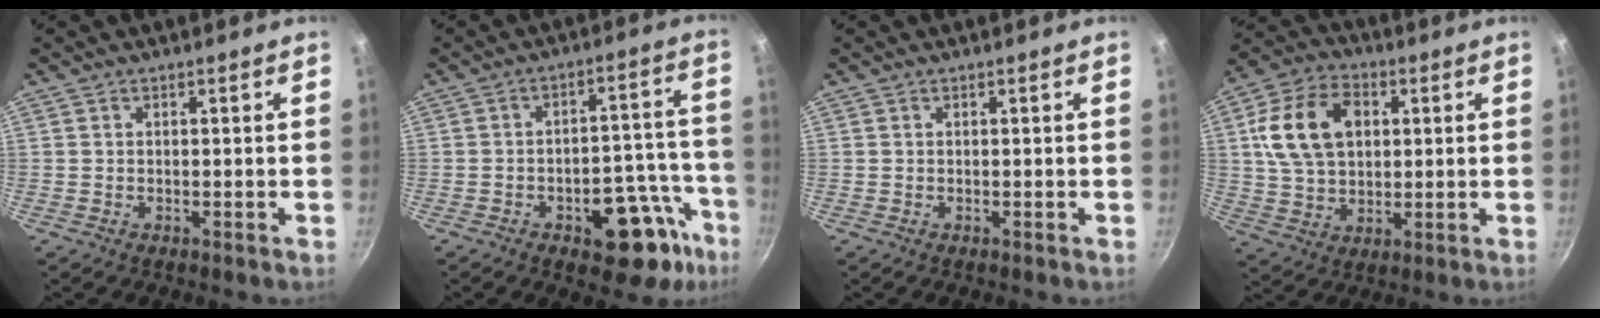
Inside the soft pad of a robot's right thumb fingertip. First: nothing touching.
{"total": 14.4, "force": [-7.5, 6.7, 10.4], "torque": [-0.094, 0.067, -0.094]}
{"total": 0.0}
{"total": 15.5, "force": [3.4, 10.8, 10.6], "torque": [-0.178, 0.011, 0.059]}